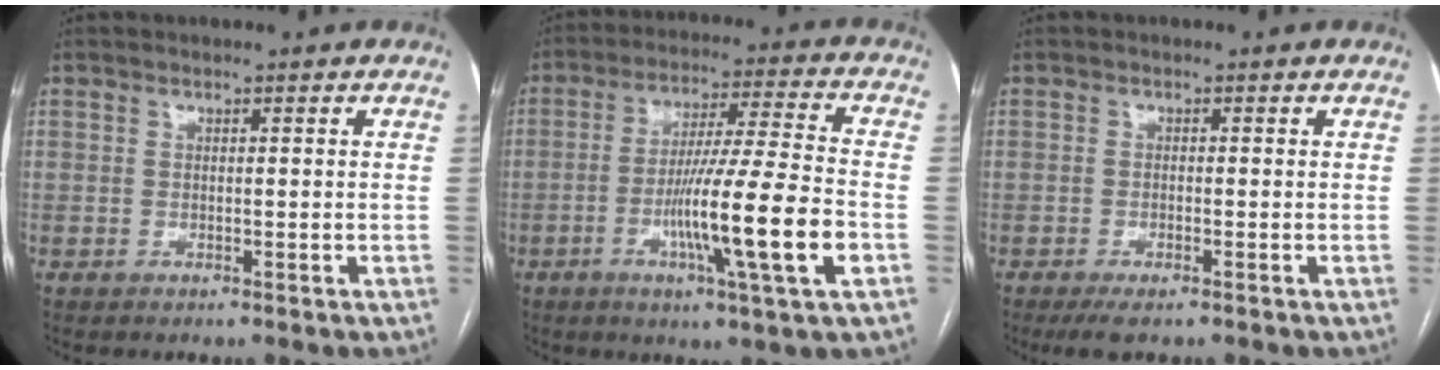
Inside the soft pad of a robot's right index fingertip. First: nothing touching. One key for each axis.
{"total": 15.1, "fx": -4.4, "fy": -0.6, "fz": 14.5, "tx": -0.254, "ty": -0.011, "tz": -0.079}
{"total": 3.3, "fx": -2.2, "fy": 0.8, "fz": 2.3, "tx": -0.042, "ty": -0.005, "tz": -0.035}